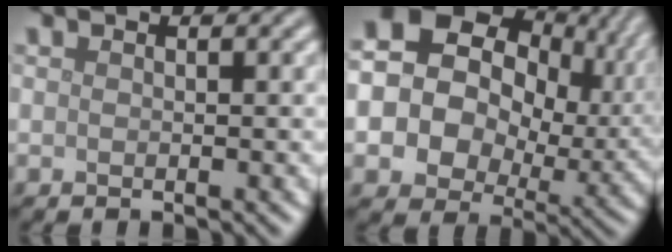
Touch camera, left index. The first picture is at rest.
{"total": 20.1, "force": [3.8, 16.3, 11.1], "torque": [-0.233, 0.020, 0.065]}